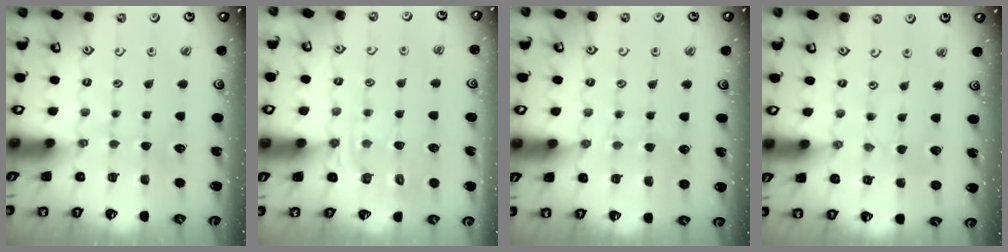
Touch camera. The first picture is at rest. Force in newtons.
{"total": 8.6, "press": 8.5, "slide": 1.4}
{"total": 6.4, "press": 6.4, "slide": 0.6}
{"total": 1.8, "press": 1.7, "slide": 0.4}